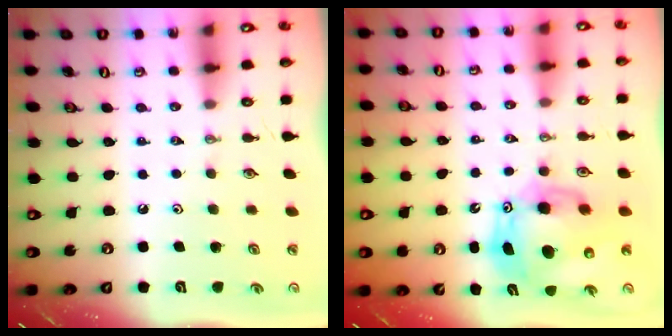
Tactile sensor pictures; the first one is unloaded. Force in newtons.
{"total": 13.9, "press": 13.6, "slide": 2.7}